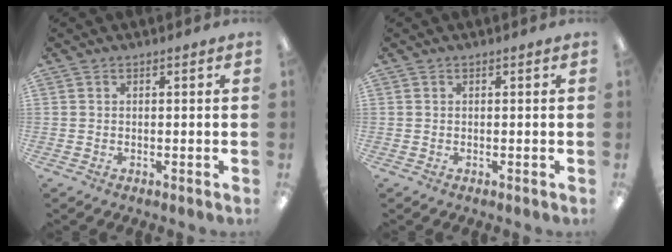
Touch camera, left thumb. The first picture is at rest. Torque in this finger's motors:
{"motor_torque": [0.00, 0.01, 0.00, 0.00, 0.00]}